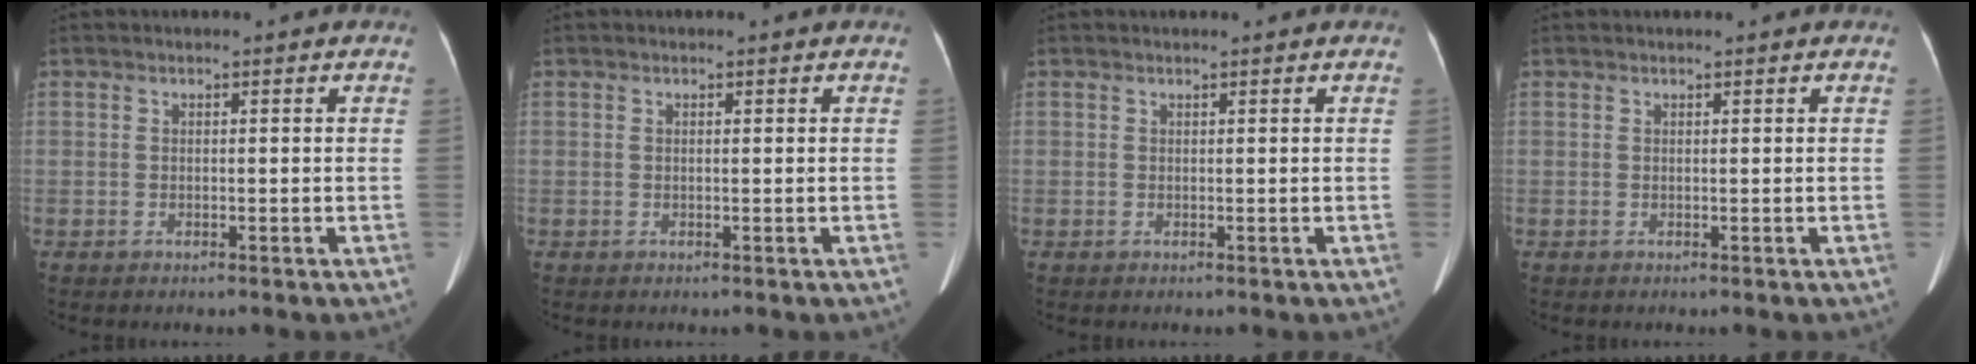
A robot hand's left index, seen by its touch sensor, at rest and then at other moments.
{"total": 0.0}
{"total": 1.2, "force": [1.1, 0.0, 0.5], "torque": [-0.009, 0.006, 0.015]}
{"total": 1.0, "force": [0.9, 0.0, 0.5], "torque": [-0.009, 0.006, 0.012]}